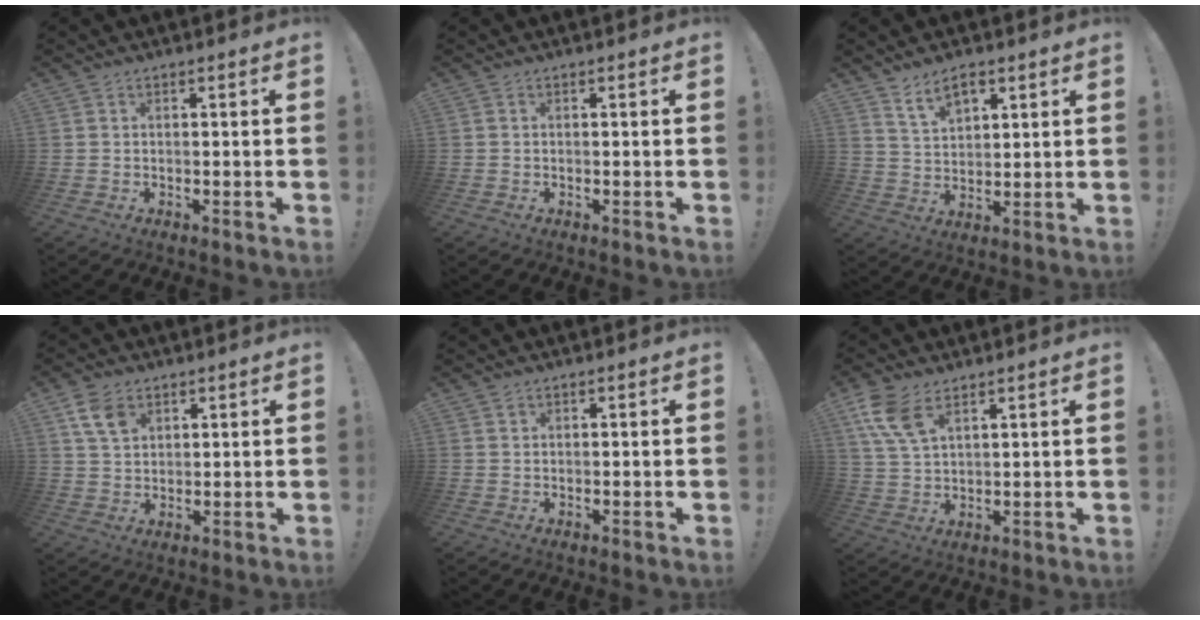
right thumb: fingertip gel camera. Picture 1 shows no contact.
{"total": 0.0}
{"total": 7.8, "force": [5.1, 4.0, 4.2], "torque": [-0.071, -0.018, 0.095]}
{"total": 7.7, "force": [3.8, 5.2, 4.3], "torque": [-0.075, -0.006, 0.076]}
{"total": 0.6, "force": [0.4, 0.5, 0.1], "torque": [-0.001, 0.000, 0.007]}
{"total": 9.1, "force": [5.2, 4.3, 6.0], "torque": [-0.128, -0.012, 0.103]}